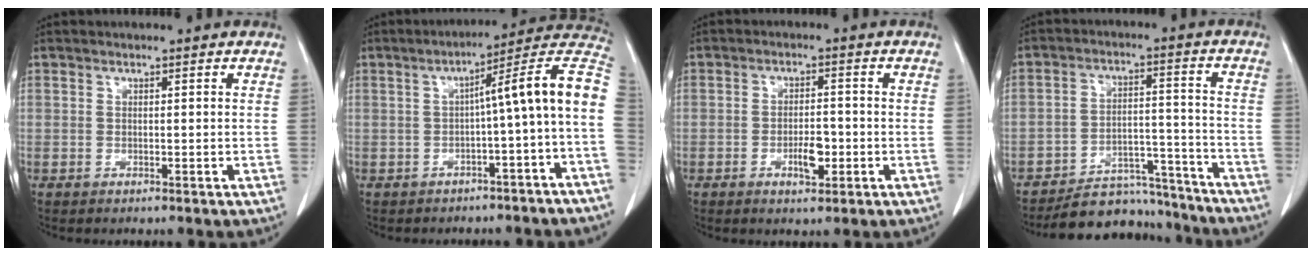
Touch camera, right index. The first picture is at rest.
{"total": 11.8, "force": [-1.6, -0.4, 11.7], "torque": [-0.148, 0.041, -0.034]}
{"total": 4.1, "force": [-1.4, 1.6, 3.5], "torque": [-0.058, 0.002, -0.019]}
{"total": 11.6, "force": [-11.0, 3.8, 0.8], "torque": [0.016, 0.044, -0.167]}